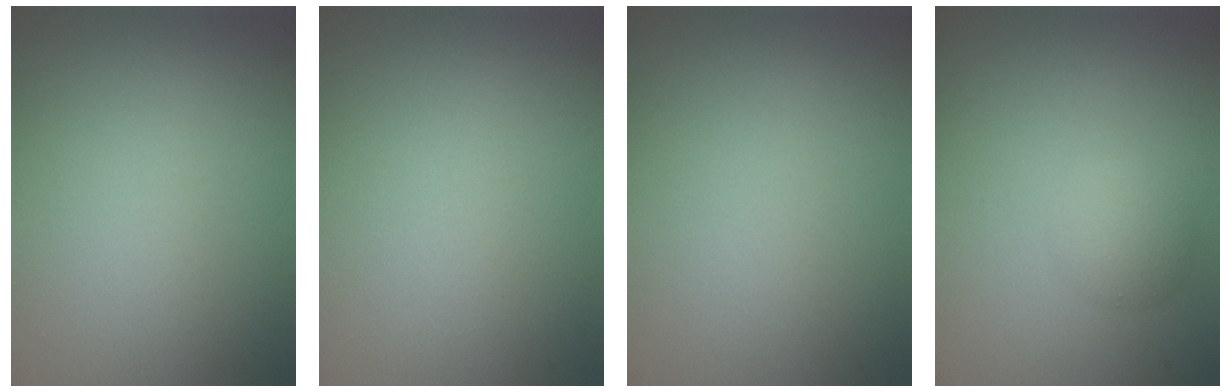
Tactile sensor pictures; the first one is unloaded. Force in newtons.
{"total": 0.0}
{"total": 0.0}
{"total": 2.4, "press": 2.4, "slide": 0.0}